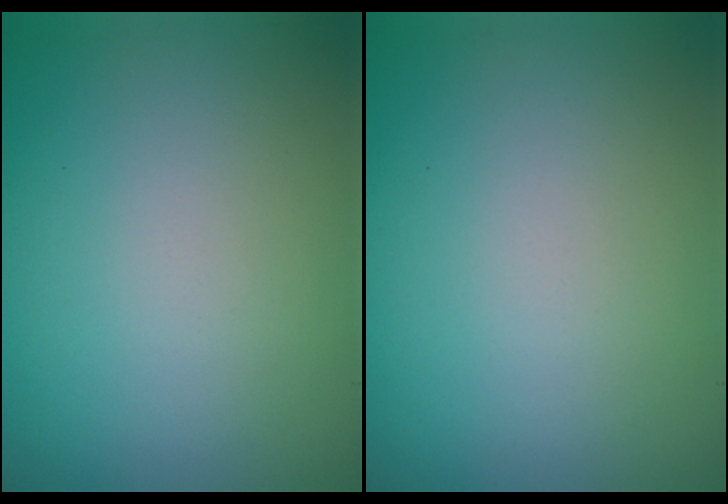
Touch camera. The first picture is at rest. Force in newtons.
{"total": 0.0}